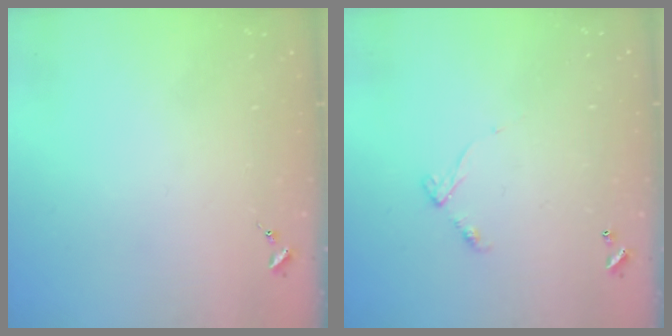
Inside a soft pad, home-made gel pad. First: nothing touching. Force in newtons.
{"total": 6.2, "press": 6.2, "slide": 0.4}